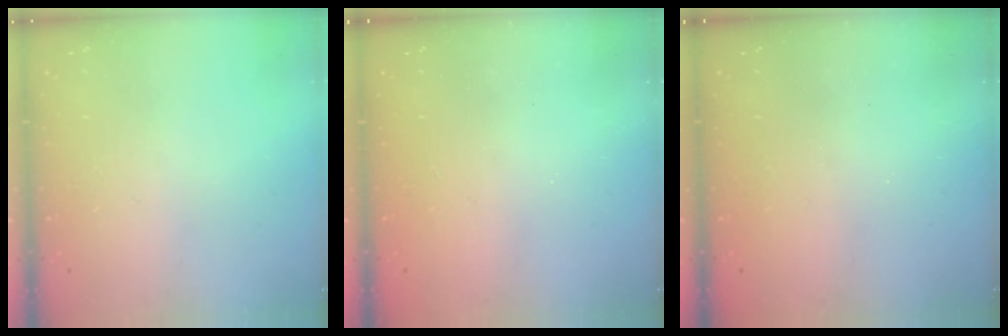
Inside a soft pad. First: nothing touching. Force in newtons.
{"total": 2.6, "press": 2.4, "slide": 0.8}
{"total": 2.4, "press": 2.2, "slide": 0.8}